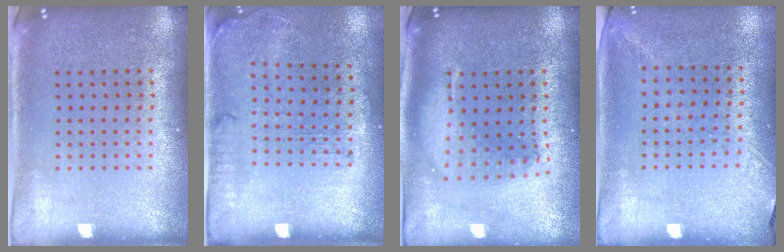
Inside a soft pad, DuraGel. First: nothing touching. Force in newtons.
{"total": 1.6, "press": 1.3, "slide": 1.0}
{"total": 1.8, "press": 1.5, "slide": 0.9}
{"total": 1.3, "press": 1.0, "slide": 0.9}